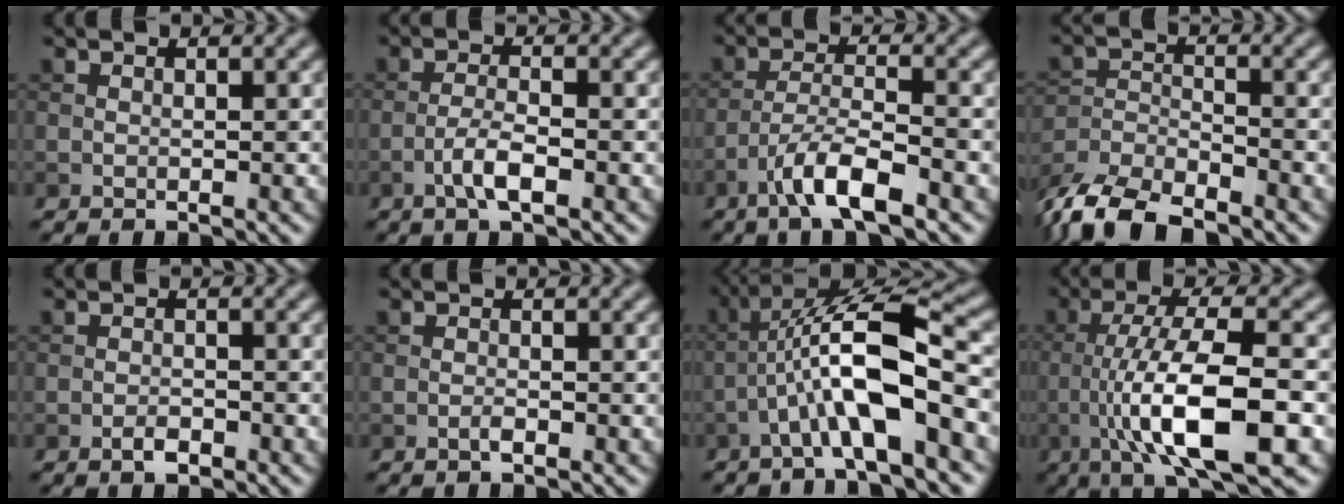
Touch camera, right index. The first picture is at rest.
{"total": 2.9, "force": [-1.4, 0.7, 2.4], "torque": [-0.049, 0.006, -0.031]}
{"total": 5.4, "force": [-3.4, 1.2, 4.0], "torque": [-0.073, 0.003, -0.068]}
{"total": 7.9, "force": [-6.6, 2.5, 3.5], "torque": [-0.066, -0.009, -0.130]}
{"total": 1.5, "force": [-0.9, 0.6, 0.9], "torque": [-0.015, 0.000, -0.018]}
{"total": 0.8, "force": [-0.5, 0.2, 0.6], "torque": [-0.012, 0.000, -0.010]}
{"total": 9.1, "force": [-2.6, 2.1, 8.5], "torque": [-0.149, 0.024, -0.052]}
{"total": 10.5, "force": [-3.0, 2.5, 9.7], "torque": [-0.158, 0.011, -0.055]}